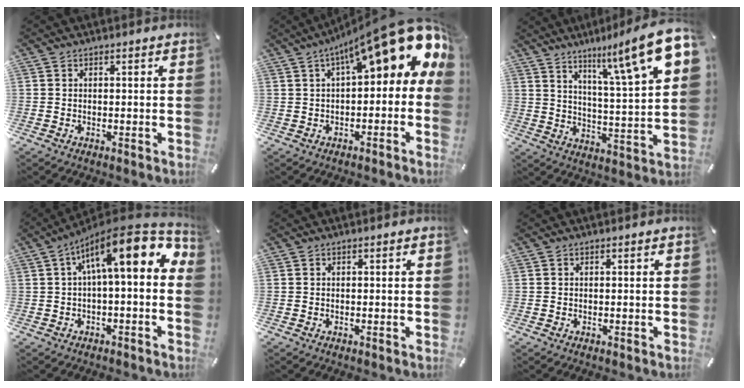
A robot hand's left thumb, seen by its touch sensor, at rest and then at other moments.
{"total": 17.2, "force": [9.4, 4.7, 13.5], "torque": [-0.202, -0.073, 0.156]}
{"total": 16.9, "force": [10.7, 2.8, 12.8], "torque": [-0.188, -0.074, 0.161]}
{"total": 15.5, "force": [4.3, 5.4, 13.9], "torque": [-0.206, -0.023, 0.066]}
{"total": 0.0}
{"total": 0.0}